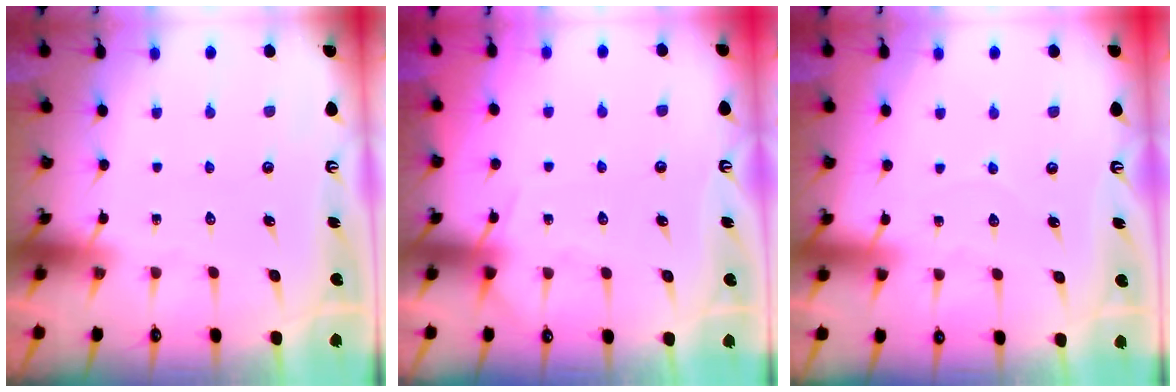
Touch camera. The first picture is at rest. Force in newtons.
{"total": 6.0, "press": 5.9, "slide": 0.8}
{"total": 3.8, "press": 3.8, "slide": 0.4}